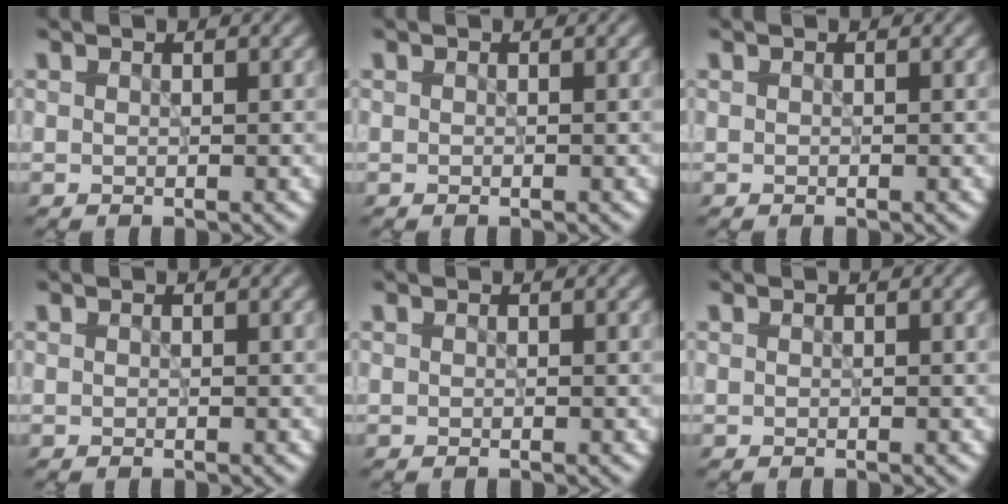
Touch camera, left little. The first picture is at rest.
{"total": 0.0}
{"total": 0.0}
{"total": 0.0}
{"total": 0.0}
{"total": 0.0}